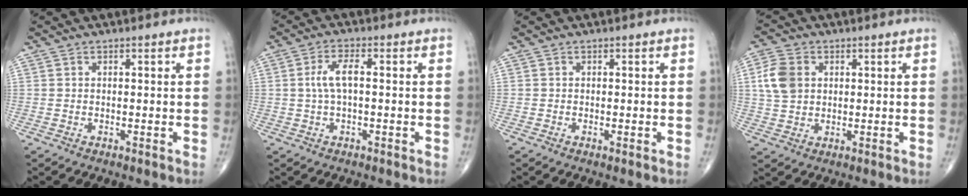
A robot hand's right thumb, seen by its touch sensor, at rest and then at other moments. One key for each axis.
{"total": 4.4, "fx": 0.2, "fy": 1.6, "fz": 4.1, "tx": -0.095, "ty": 0.012, "tz": 0.002}
{"total": 0.5, "fx": -0.1, "fy": 0.0, "fz": 0.5, "tx": -0.011, "ty": -0.003, "tz": -0.002}
{"total": 7.2, "fx": 1.6, "fy": 5.4, "fz": 4.5, "tx": -0.087, "ty": 0.003, "tz": 0.028}